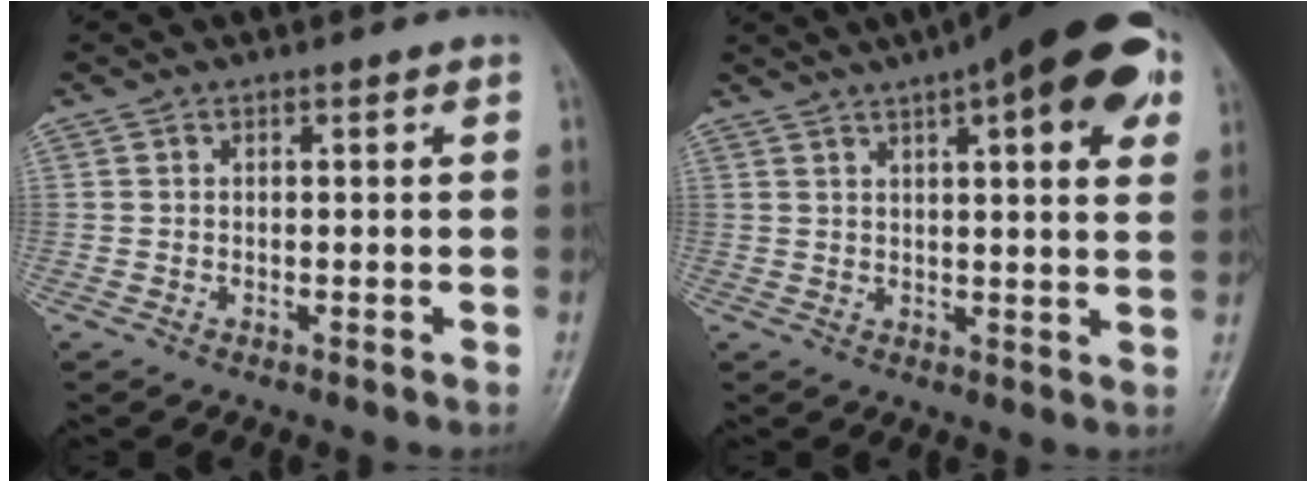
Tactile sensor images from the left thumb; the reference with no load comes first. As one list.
[{"total": 19.5, "force": [9.5, 5.7, 16.0], "torque": [-0.207, 0.007, 0.127]}]